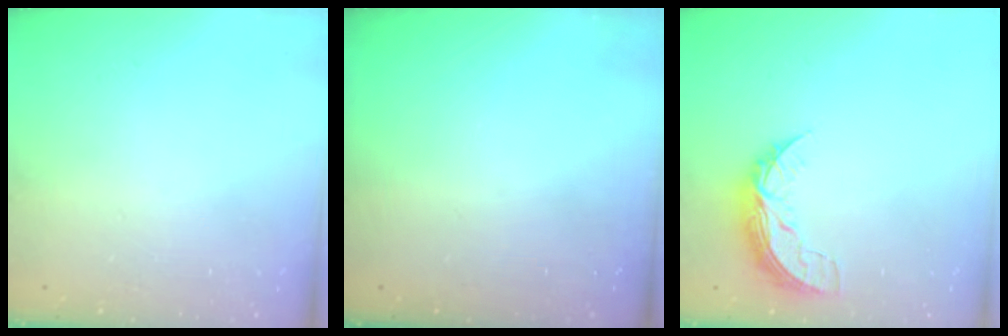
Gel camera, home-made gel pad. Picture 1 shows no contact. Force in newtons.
{"total": 0.0}
{"total": 8.8, "press": 8.8, "slide": 0.2}